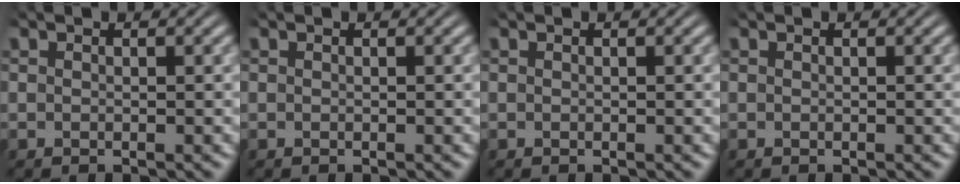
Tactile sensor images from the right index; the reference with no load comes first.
{"total": 0.0}
{"total": 0.0}
{"total": 0.0}